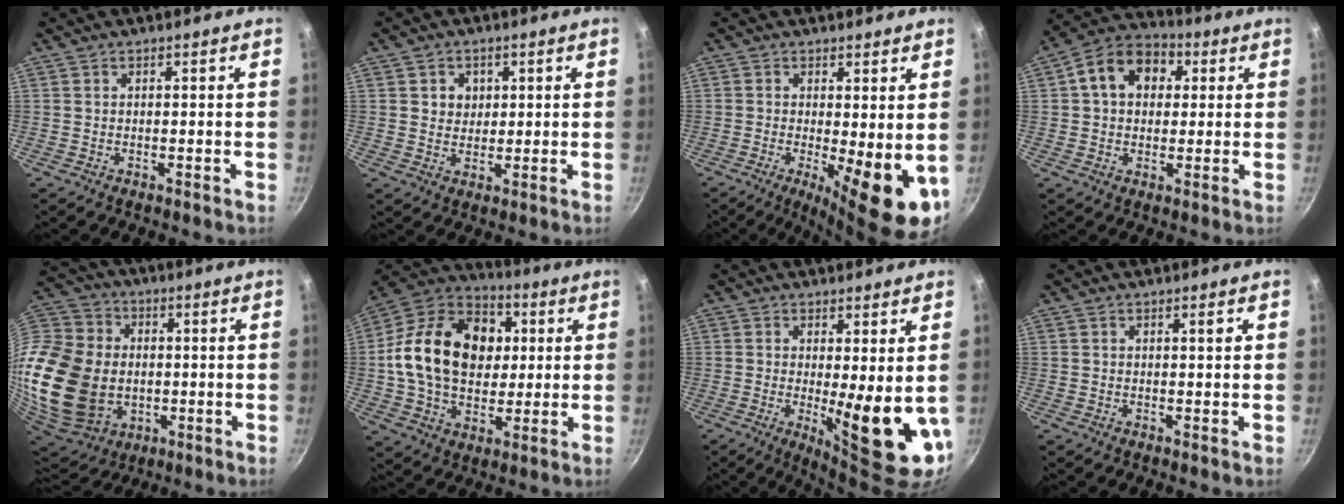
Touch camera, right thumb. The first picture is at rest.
{"total": 4.1, "force": [1.1, 3.7, 1.4], "torque": [0.000, -0.003, 0.018]}
{"total": 10.8, "force": [-1.4, 3.3, 10.2], "torque": [-0.126, -0.011, -0.010]}
{"total": 12.3, "force": [2.9, 9.3, 7.6], "torque": [-0.095, 0.023, 0.029]}
{"total": 33.0, "force": [-2.2, 25.3, 21.2], "torque": [-0.487, 0.010, -0.020]}
{"total": 23.1, "force": [2.8, 17.1, 15.4], "torque": [-0.230, 0.024, 0.040]}
{"total": 12.2, "force": [-0.5, 3.2, 11.7], "torque": [-0.146, -0.026, 0.004]}
{"total": 1.3, "force": [0.4, 0.3, 1.2], "torque": [-0.012, 0.002, 0.005]}